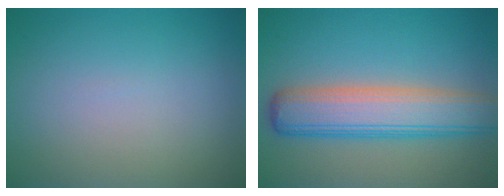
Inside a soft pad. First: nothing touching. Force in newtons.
{"total": 7.3, "press": 7.3, "slide": 0.4}